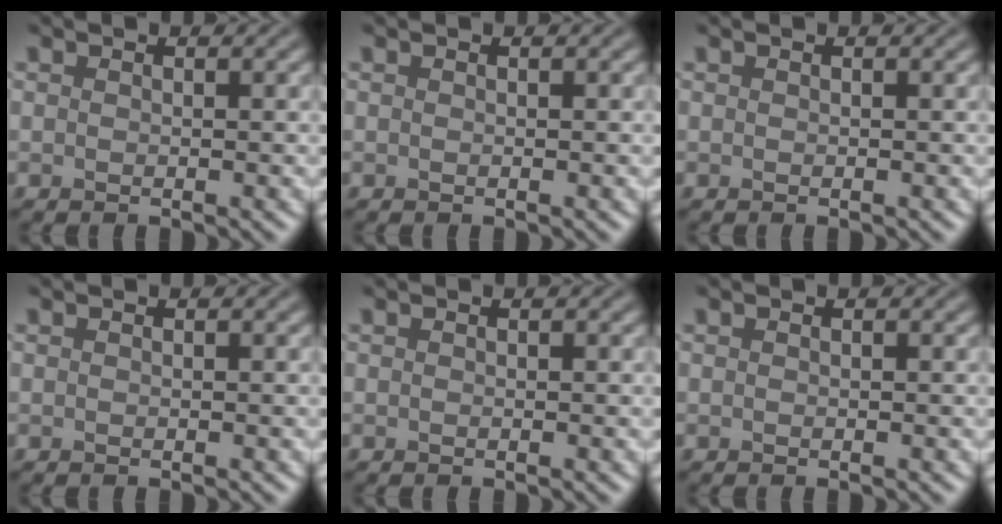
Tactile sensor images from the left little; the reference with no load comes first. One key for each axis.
{"total": 0.0}
{"total": 0.0}
{"total": 0.0}
{"total": 0.0}
{"total": 0.0}